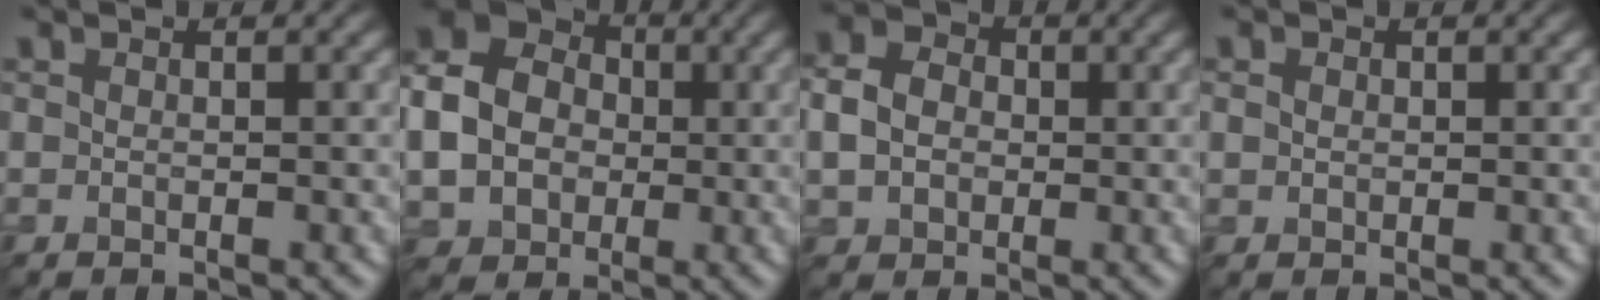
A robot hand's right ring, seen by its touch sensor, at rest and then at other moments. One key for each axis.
{"total": 8.7, "fx": -0.5, "fy": 7.4, "fz": 4.5, "tx": -0.101, "ty": 0.003, "tz": -0.022}
{"total": 4.1, "fx": -0.2, "fy": 3.4, "fz": 2.3, "tx": -0.054, "ty": 0.004, "tz": -0.012}
{"total": 0.8, "fx": 0.1, "fy": 0.7, "fz": 0.3, "tx": -0.005, "ty": -0.002, "tz": 0.000}